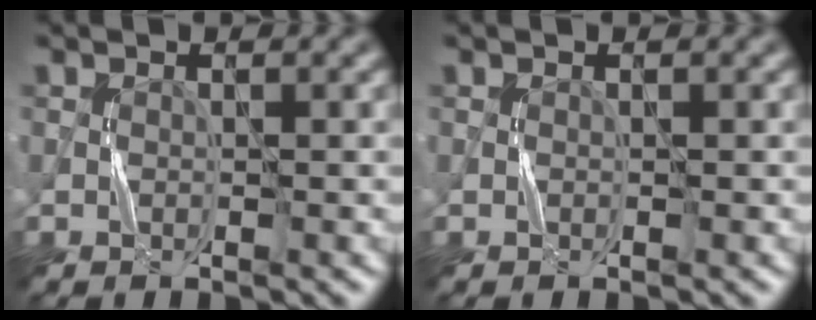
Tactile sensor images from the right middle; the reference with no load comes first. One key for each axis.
{"total": 0.0}